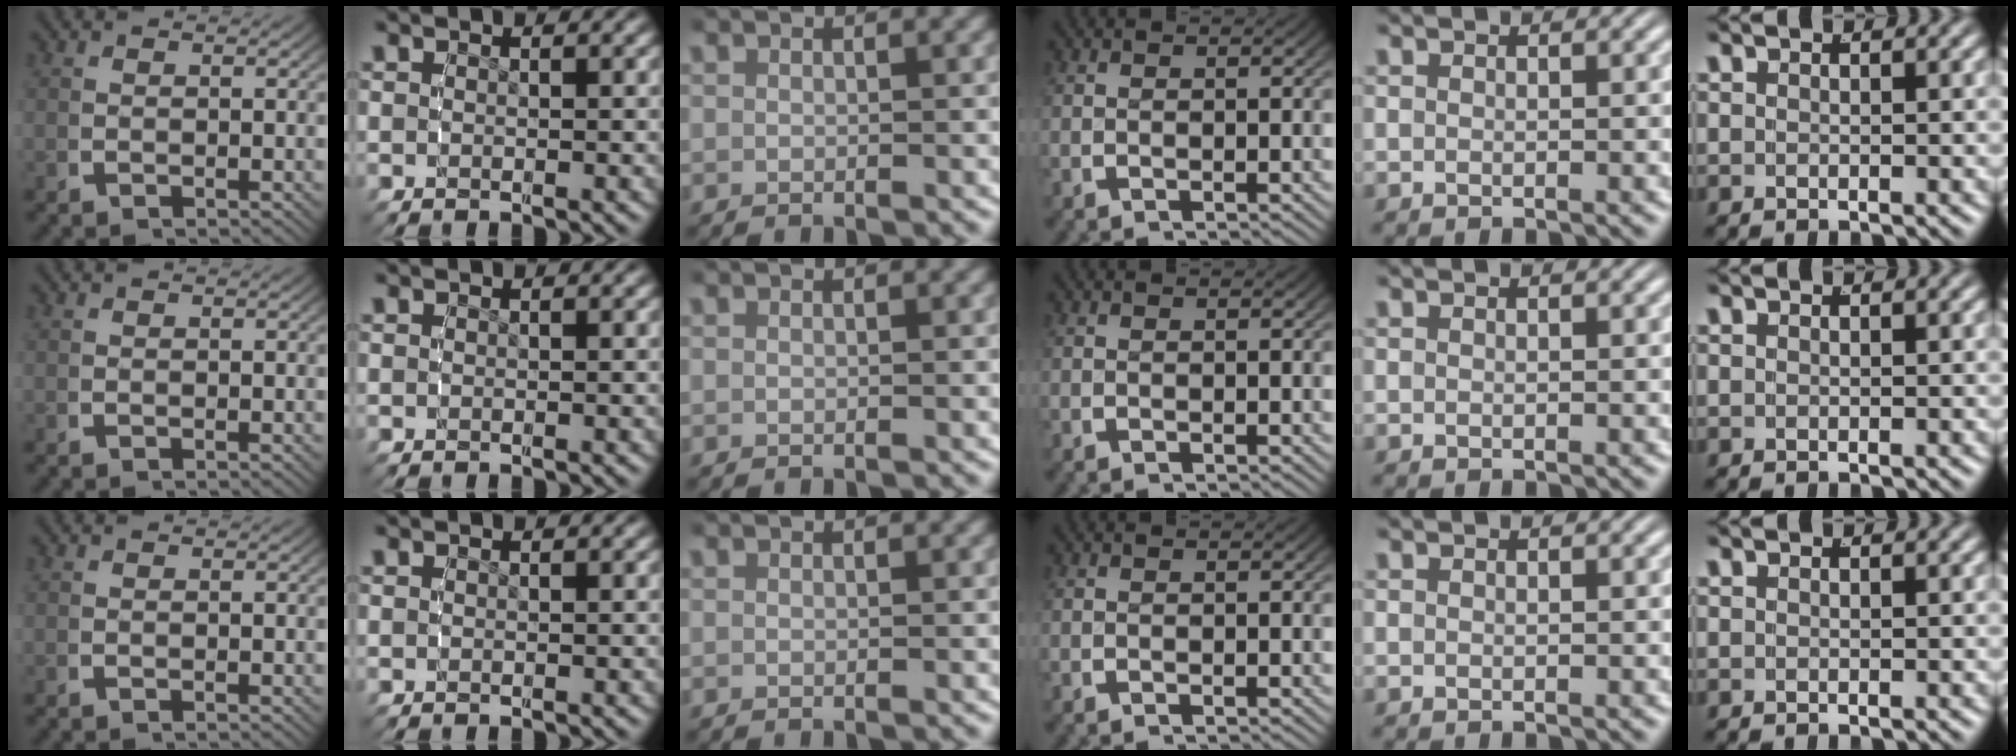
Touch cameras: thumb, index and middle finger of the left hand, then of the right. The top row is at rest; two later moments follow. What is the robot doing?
{"motion": "grasp_and_lifting", "object": "ethernet cable"}